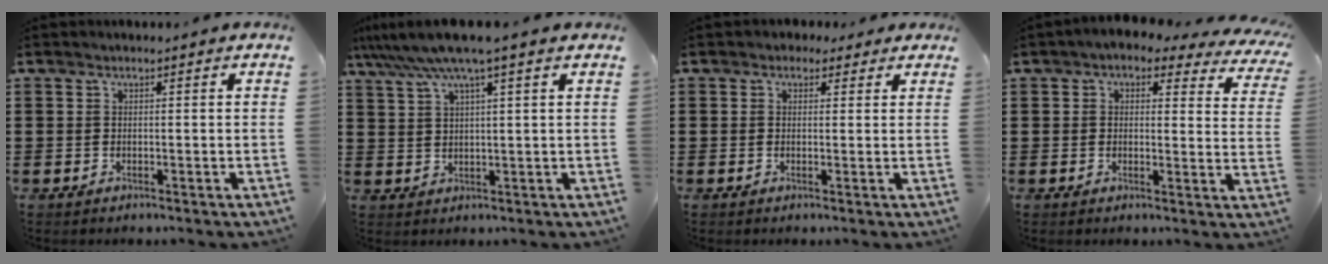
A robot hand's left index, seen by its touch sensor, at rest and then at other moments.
{"total": 6.2, "force": [4.1, -0.2, 4.6], "torque": [-0.101, -0.009, 0.071]}
{"total": 1.5, "force": [0.8, 1.3, 0.4], "torque": [-0.012, 0.008, 0.014]}
{"total": 2.8, "force": [2.0, 1.1, 1.6], "torque": [-0.041, -0.009, 0.032]}